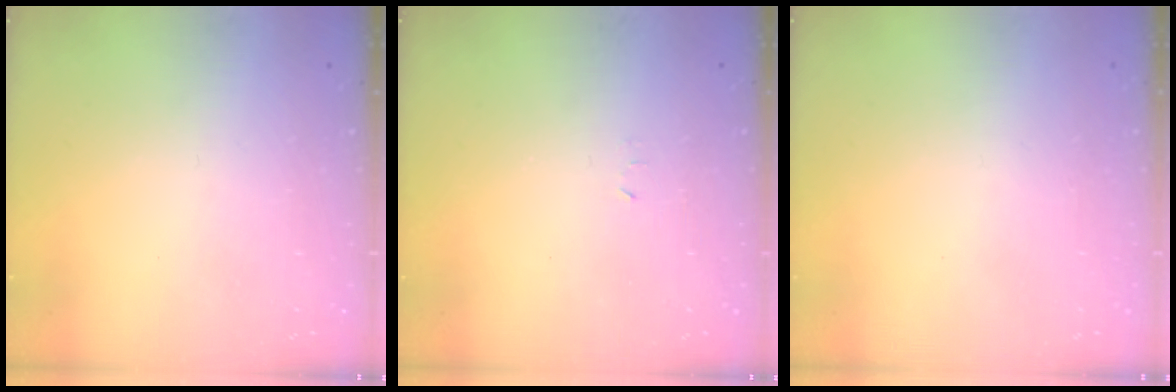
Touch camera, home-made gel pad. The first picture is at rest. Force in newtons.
{"total": 2.4, "press": 2.4, "slide": 0.4}
{"total": 1.7, "press": 1.7, "slide": 0.1}